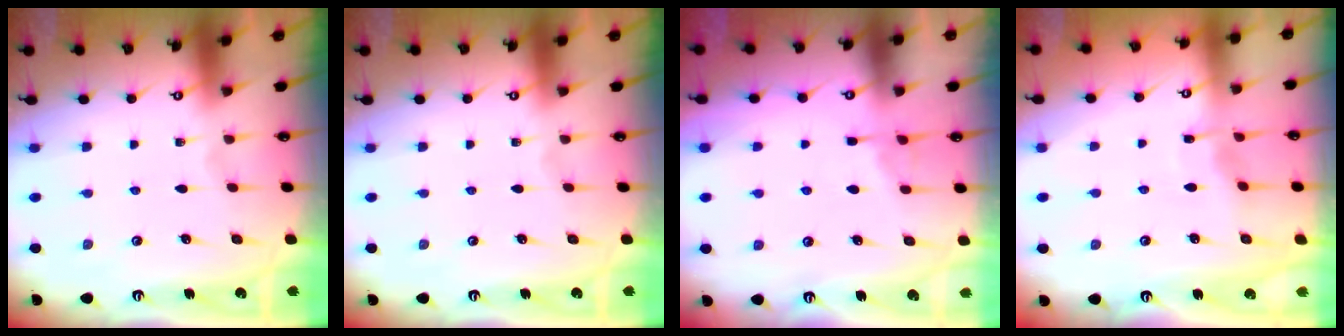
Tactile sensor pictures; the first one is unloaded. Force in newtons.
{"total": 0.0}
{"total": 3.6, "press": 3.6, "slide": 0.5}
{"total": 3.9, "press": 3.9, "slide": 0.4}